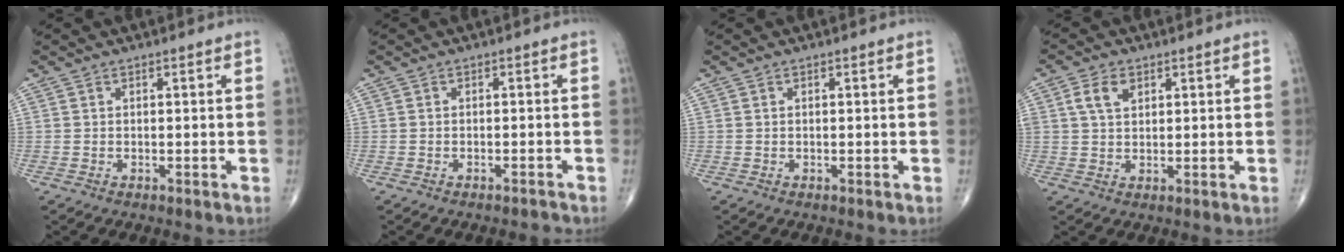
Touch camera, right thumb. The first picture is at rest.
{"total": 1.1, "force": [-1.1, 0.0, 0.1], "torque": [-0.010, 0.010, -0.014]}
{"total": 0.0}
{"total": 4.6, "force": [1.9, 2.9, 3.0], "torque": [-0.054, -0.001, 0.035]}